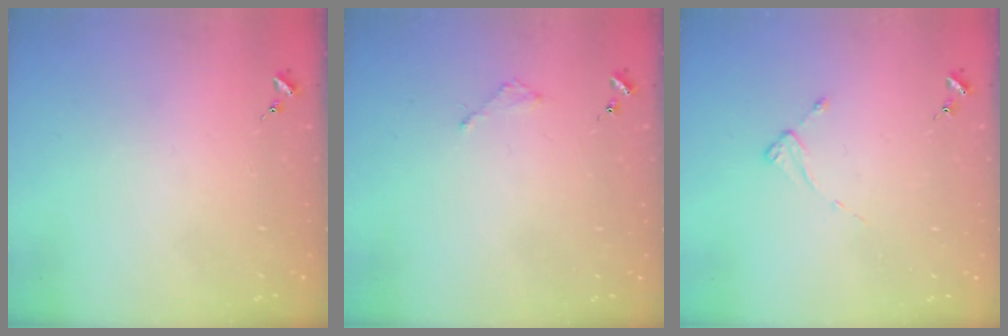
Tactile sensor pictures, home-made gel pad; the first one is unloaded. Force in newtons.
{"total": 2.0, "press": 2.0, "slide": 0.3}
{"total": 2.0, "press": 2.0, "slide": 0.3}